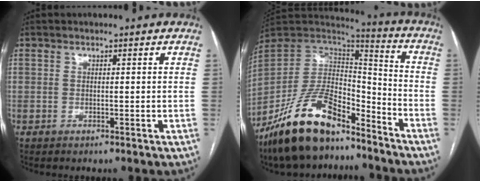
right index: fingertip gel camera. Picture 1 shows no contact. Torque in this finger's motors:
{"motor_torque": [0.41, -0.51, 0.30, 0.07]}